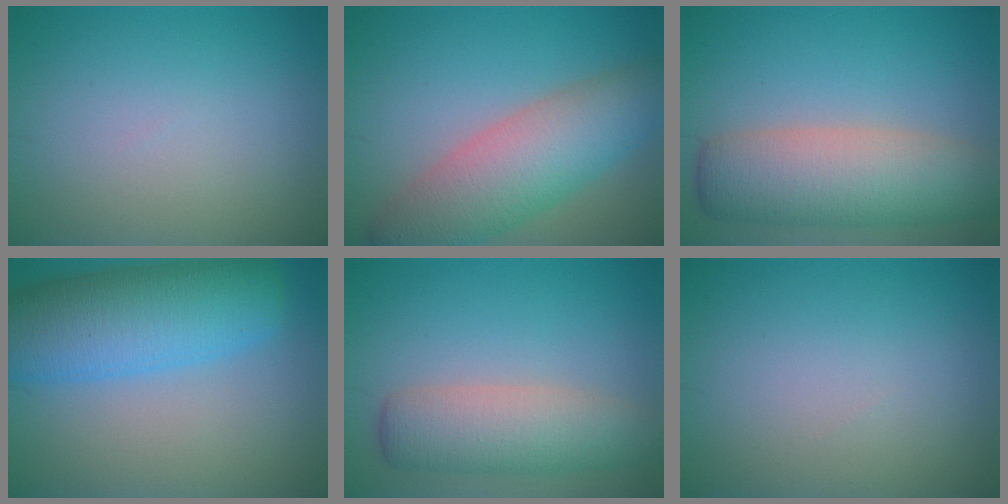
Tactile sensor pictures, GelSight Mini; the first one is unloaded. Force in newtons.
{"total": 8.0, "press": 8.0, "slide": 0.3}
{"total": 8.1, "press": 8.1, "slide": 0.4}
{"total": 9.7, "press": 9.7, "slide": 0.6}
{"total": 5.5, "press": 5.5, "slide": 0.2}
{"total": 0.0}